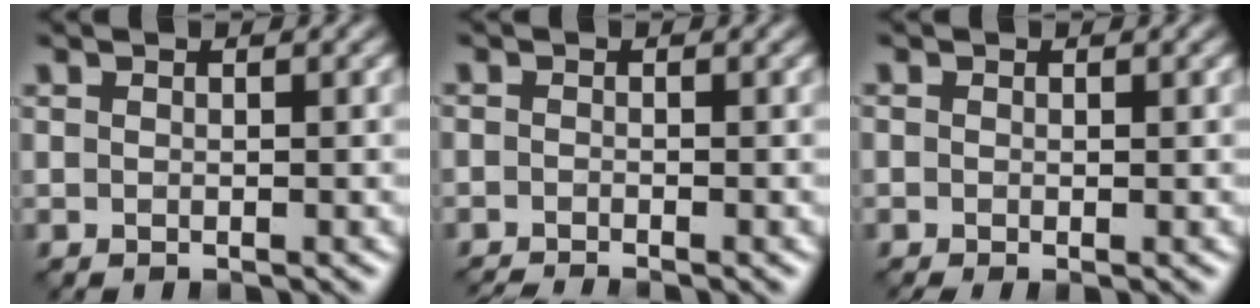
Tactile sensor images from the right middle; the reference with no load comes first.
{"total": 1.9, "force": [-1.7, 0.1, 0.8], "torque": [-0.015, -0.009, -0.037]}
{"total": 0.8, "force": [-0.3, 0.4, 0.7], "torque": [-0.012, -0.007, -0.004]}